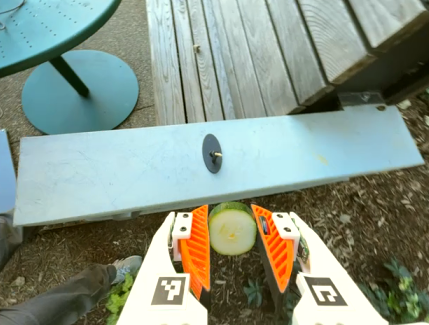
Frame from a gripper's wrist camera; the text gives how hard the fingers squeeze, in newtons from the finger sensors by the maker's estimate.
{"total": 10.5, "left": 10.4, "right": 10.6}